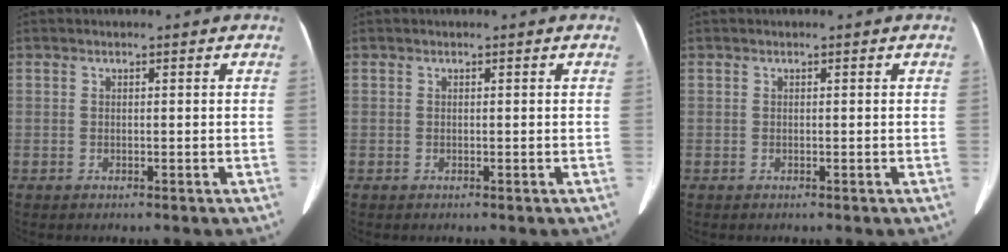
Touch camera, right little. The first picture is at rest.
{"total": 0.0}
{"total": 0.0}